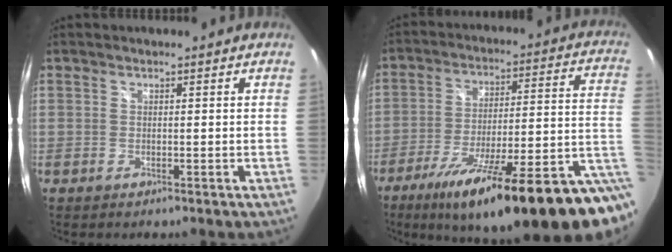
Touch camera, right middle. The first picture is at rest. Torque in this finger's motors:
{"motor_torque": [1.33, -0.81, 0.84, 0.21]}